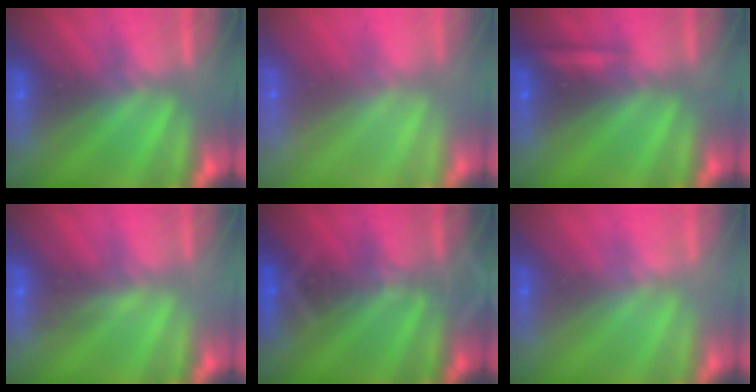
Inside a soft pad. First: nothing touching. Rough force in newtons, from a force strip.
{"total": 7.8}
{"total": 2.3}
{"total": 2.8}
{"total": 3.3}
{"total": 2.2}